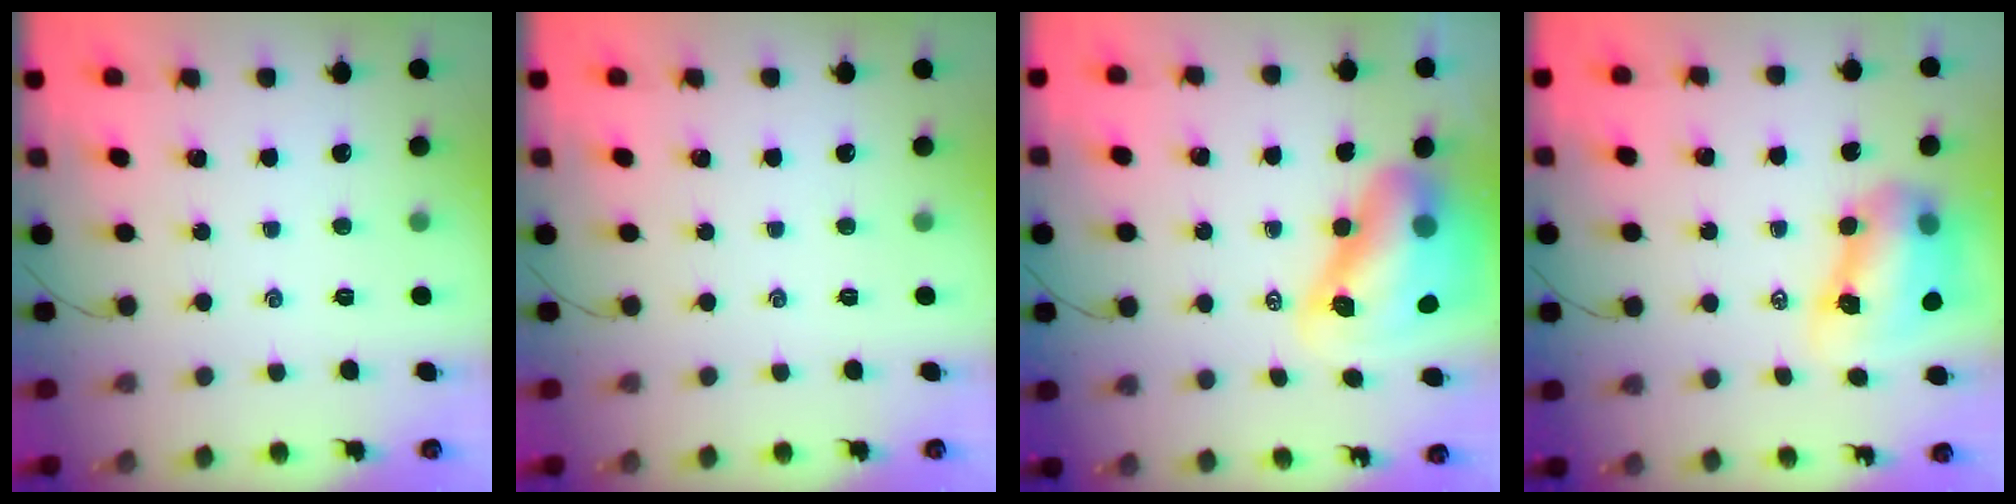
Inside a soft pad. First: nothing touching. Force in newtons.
{"total": 0.0}
{"total": 12.9, "press": 12.3, "slide": 4.0}
{"total": 10.1, "press": 9.7, "slide": 2.8}